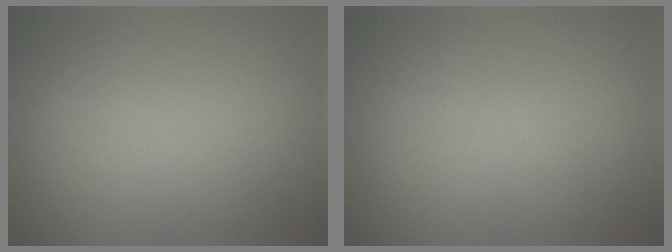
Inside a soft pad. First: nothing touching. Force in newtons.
{"total": 0.0}